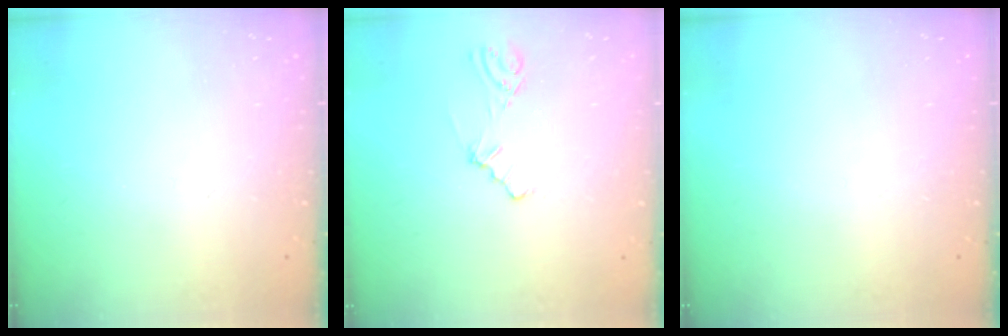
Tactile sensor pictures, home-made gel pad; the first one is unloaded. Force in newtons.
{"total": 2.6, "press": 2.5, "slide": 0.5}
{"total": 0.0}